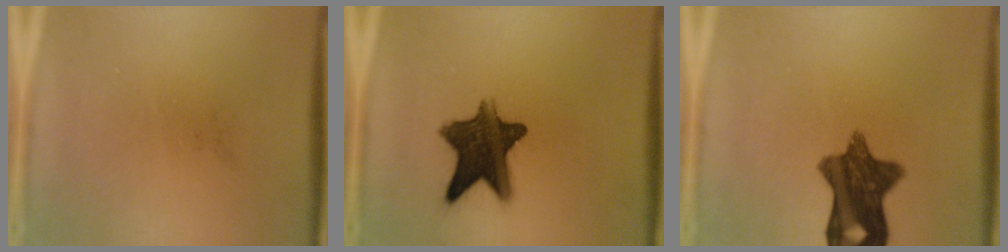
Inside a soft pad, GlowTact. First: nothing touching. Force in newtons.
{"total": 12.2}
{"total": 10.7}